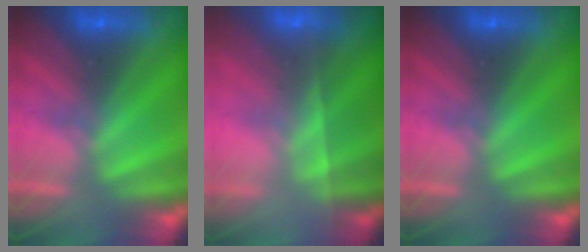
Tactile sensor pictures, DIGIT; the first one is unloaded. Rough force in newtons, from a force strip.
{"total": 7.4}
{"total": 0.0}